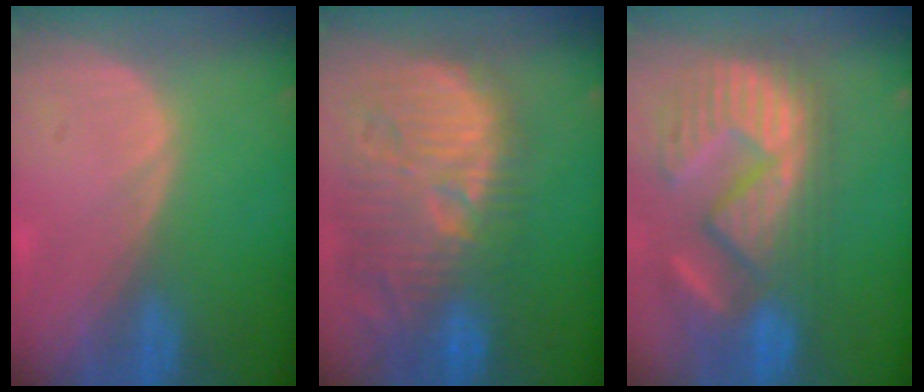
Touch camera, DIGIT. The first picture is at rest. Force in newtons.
{"total": 13.9, "press": 12.7, "slide": 5.5}
{"total": 12.9, "press": 12.0, "slide": 4.9}